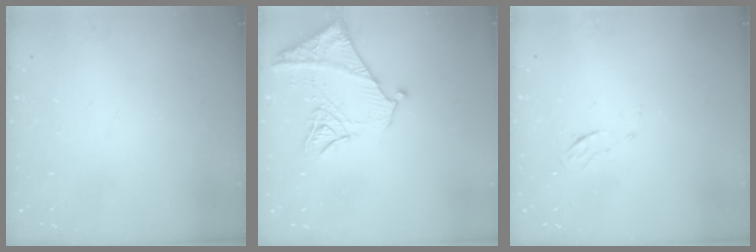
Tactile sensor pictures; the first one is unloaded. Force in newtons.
{"total": 11.9, "press": 11.8, "slide": 1.4}
{"total": 4.0, "press": 3.7, "slide": 1.4}